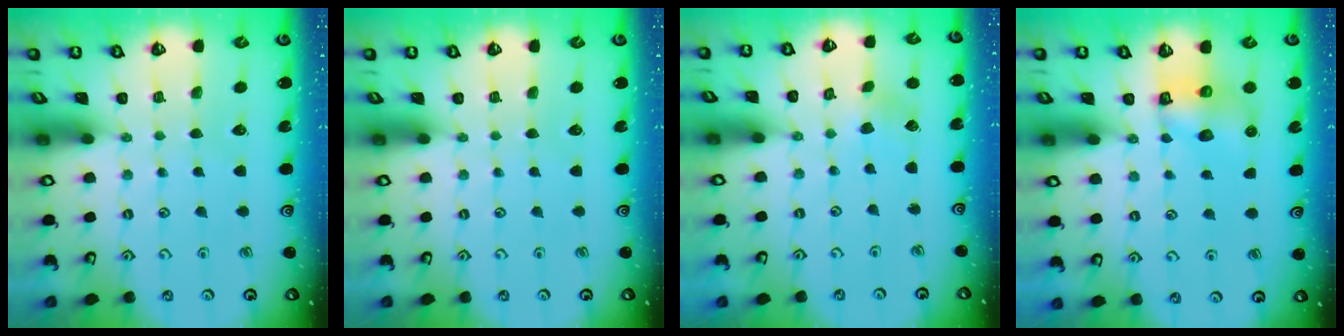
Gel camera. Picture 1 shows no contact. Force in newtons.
{"total": 0.0}
{"total": 2.4, "press": 2.4, "slide": 0.3}
{"total": 6.6, "press": 6.6, "slide": 0.6}